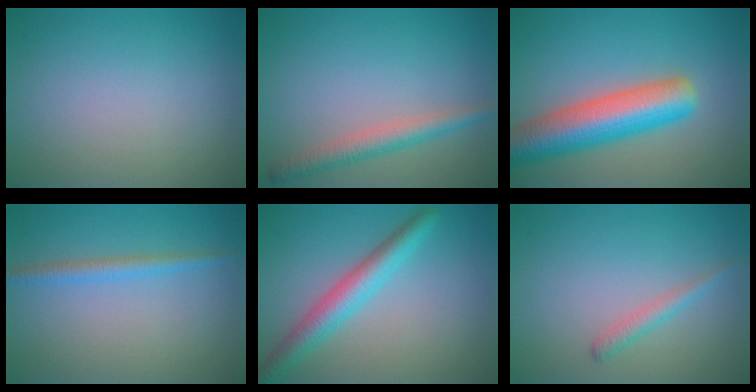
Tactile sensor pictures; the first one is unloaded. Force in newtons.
{"total": 2.8, "press": 2.8, "slide": 0.2}
{"total": 8.4, "press": 8.4, "slide": 0.3}
{"total": 1.8, "press": 1.8, "slide": 0.1}
{"total": 4.2, "press": 4.2, "slide": 0.2}
{"total": 1.4, "press": 1.4, "slide": 0.2}